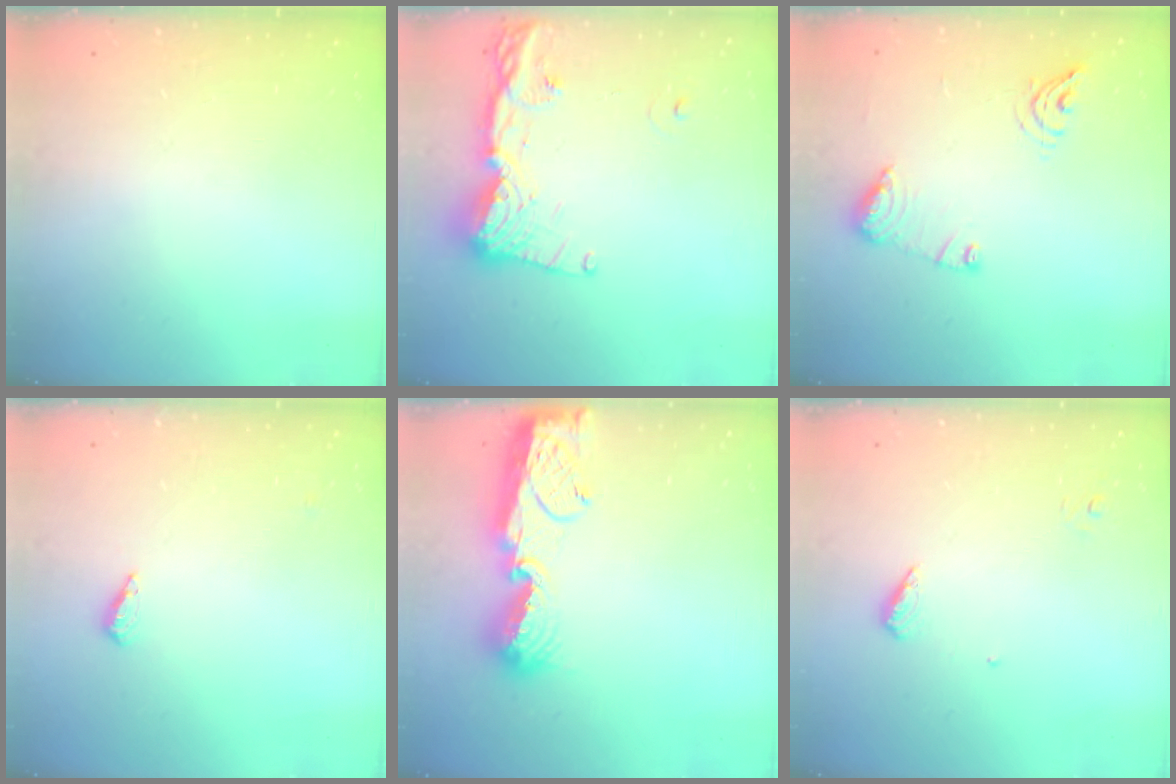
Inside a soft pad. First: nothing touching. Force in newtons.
{"total": 15.2, "press": 15.1, "slide": 1.5}
{"total": 10.7, "press": 10.6, "slide": 1.1}
{"total": 3.2, "press": 3.1, "slide": 0.3}
{"total": 15.7, "press": 15.6, "slide": 1.3}
{"total": 6.0, "press": 6.0, "slide": 0.6}